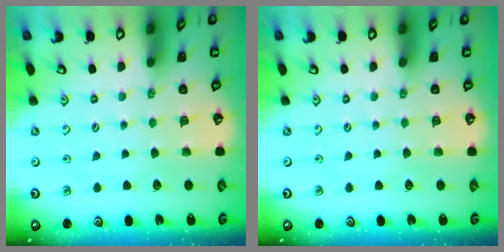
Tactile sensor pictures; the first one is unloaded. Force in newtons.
{"total": 0.0}